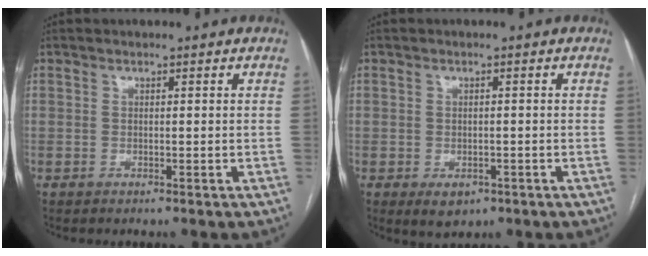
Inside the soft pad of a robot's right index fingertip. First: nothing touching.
{"total": 3.2, "force": [-1.5, 2.2, 1.7], "torque": [-0.020, -0.002, -0.011]}